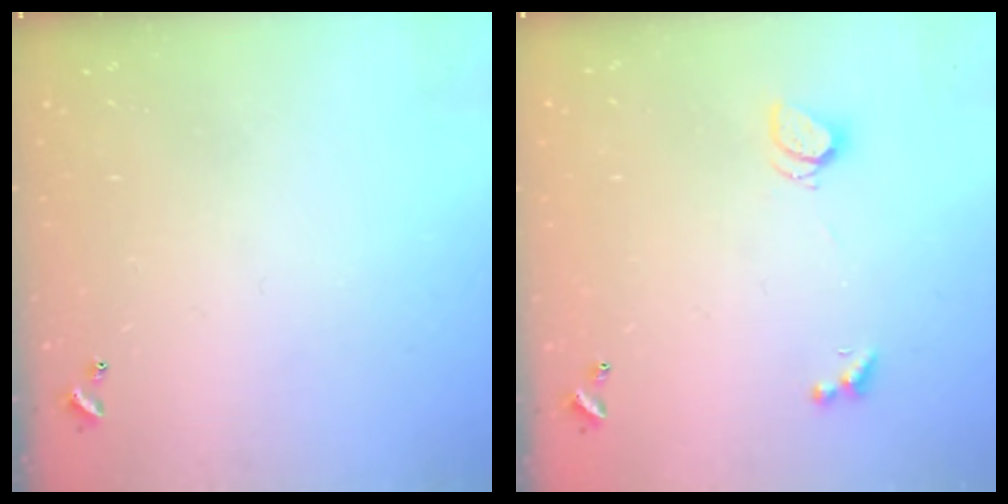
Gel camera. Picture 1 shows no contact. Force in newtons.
{"total": 1.4, "press": 1.4, "slide": 0.5}